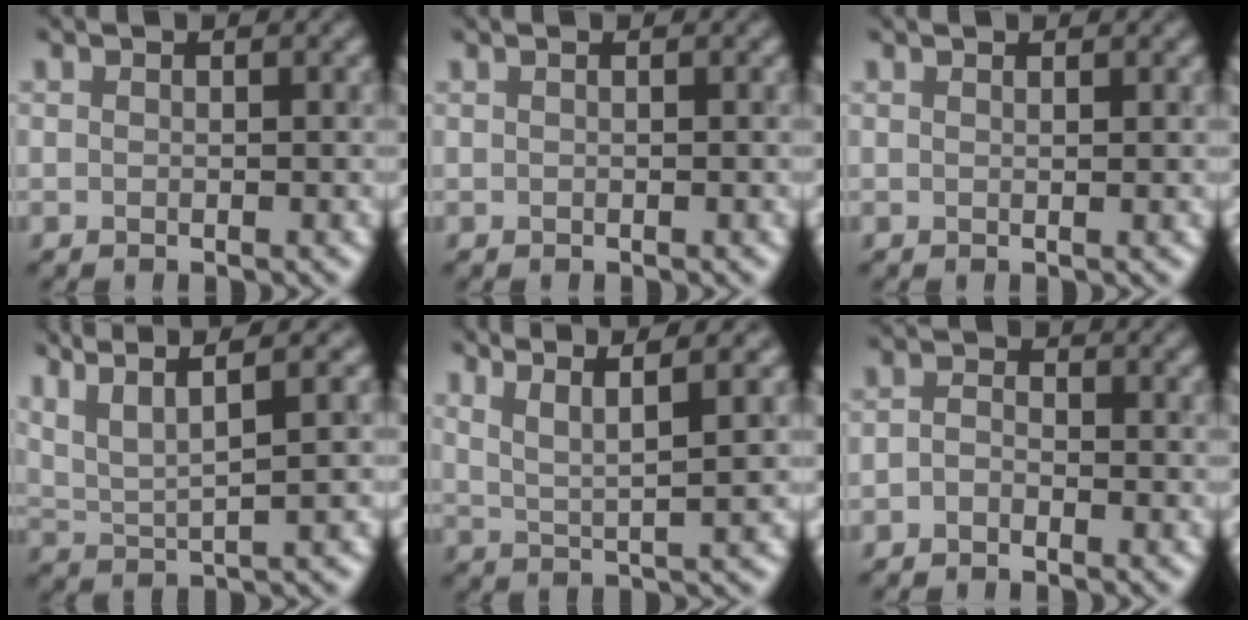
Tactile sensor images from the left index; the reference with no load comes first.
{"total": 0.7, "force": [0.3, 0.4, 0.5], "torque": [0.005, 0.000, -0.007]}
{"total": 1.9, "force": [1.0, 0.9, 1.3], "torque": [0.001, 0.005, -0.009]}
{"total": 6.7, "force": [4.7, 1.0, 4.7], "torque": [-0.096, 0.024, 0.091]}
{"total": 4.9, "force": [3.2, 0.5, 3.8], "torque": [-0.073, 0.016, 0.070]}
{"total": 1.0, "force": [-1.0, 0.3, 0.1], "torque": [-0.007, 0.004, -0.014]}